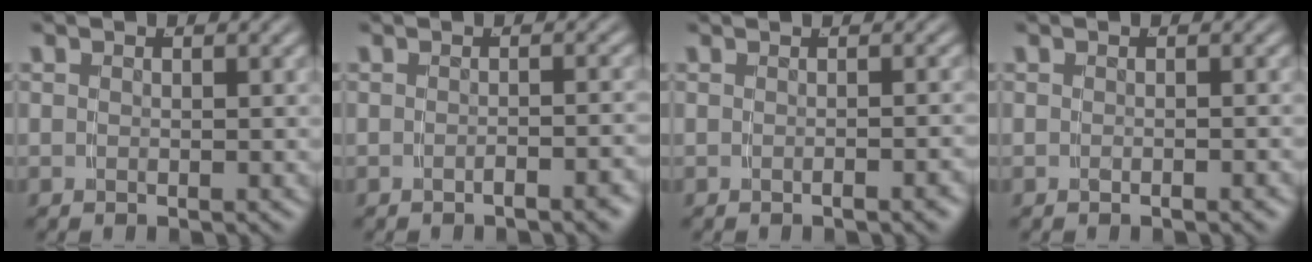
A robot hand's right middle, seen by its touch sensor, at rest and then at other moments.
{"total": 1.6, "force": [-1.4, -0.4, 0.7], "torque": [-0.009, 0.008, -0.024]}
{"total": 1.0, "force": [-0.8, -0.5, 0.5], "torque": [-0.004, 0.011, -0.016]}
{"total": 0.8, "force": [-0.6, -0.5, 0.2], "torque": [-0.001, 0.003, -0.009]}